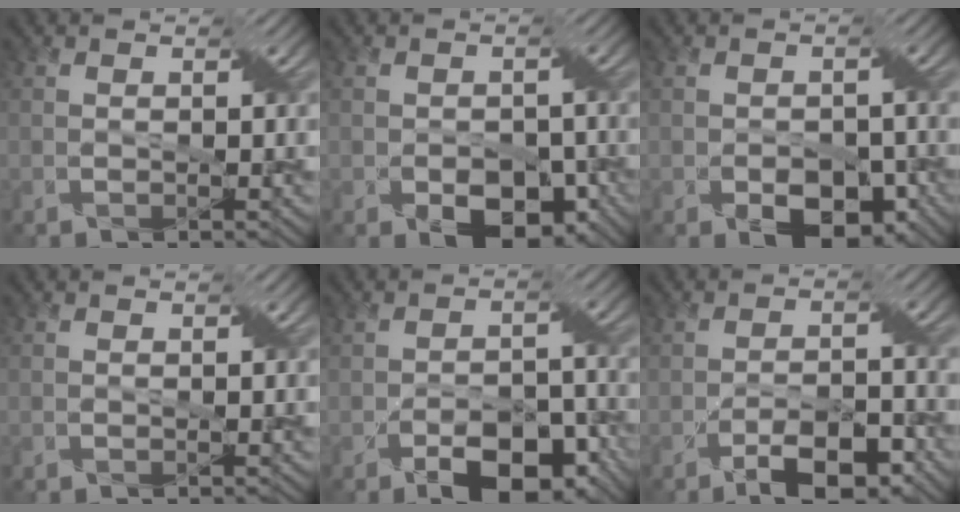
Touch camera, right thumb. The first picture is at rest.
{"total": 7.6, "force": [-3.6, 4.7, 4.7], "torque": [-0.073, -0.015, -0.049]}
{"total": 6.9, "force": [-3.3, 4.2, 4.4], "torque": [-0.065, -0.014, -0.048]}
{"total": 0.0}
{"total": 9.0, "force": [-5.0, 4.4, 6.1], "torque": [-0.098, -0.009, -0.079]}
{"total": 6.4, "force": [-3.9, 2.2, 4.5], "torque": [-0.071, 0.006, -0.067]}